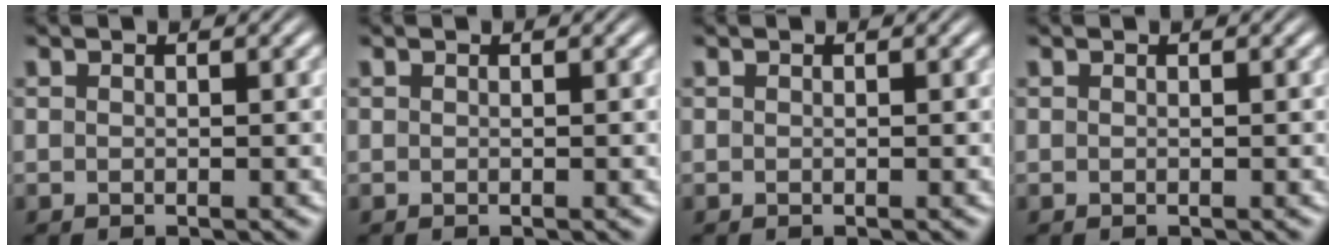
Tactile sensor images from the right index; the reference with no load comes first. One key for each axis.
{"total": 0.0}
{"total": 0.0}
{"total": 0.0}